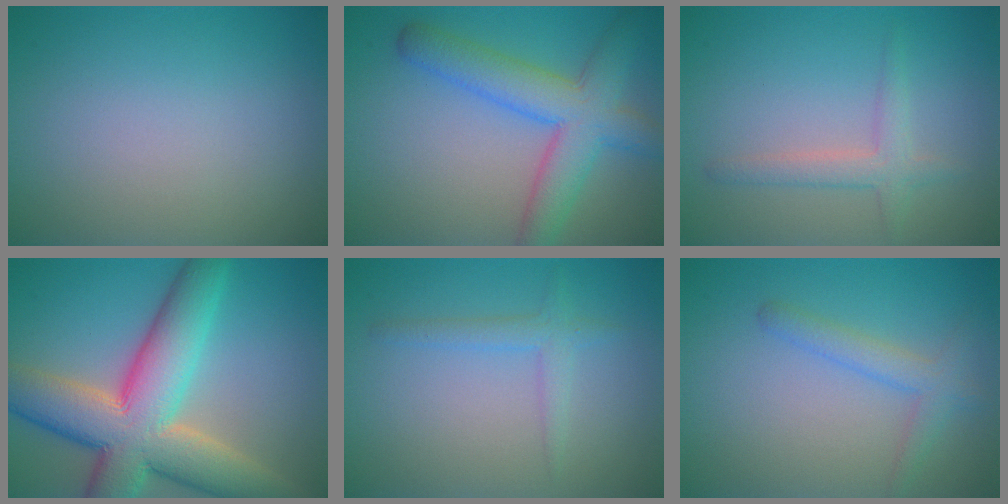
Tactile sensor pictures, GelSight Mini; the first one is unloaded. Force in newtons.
{"total": 6.6, "press": 6.6, "slide": 0.2}
{"total": 2.2, "press": 2.2, "slide": 0.1}
{"total": 12.1, "press": 12.0, "slide": 0.9}
{"total": 1.7, "press": 1.7, "slide": 0.0}
{"total": 2.4, "press": 2.4, "slide": 0.1}